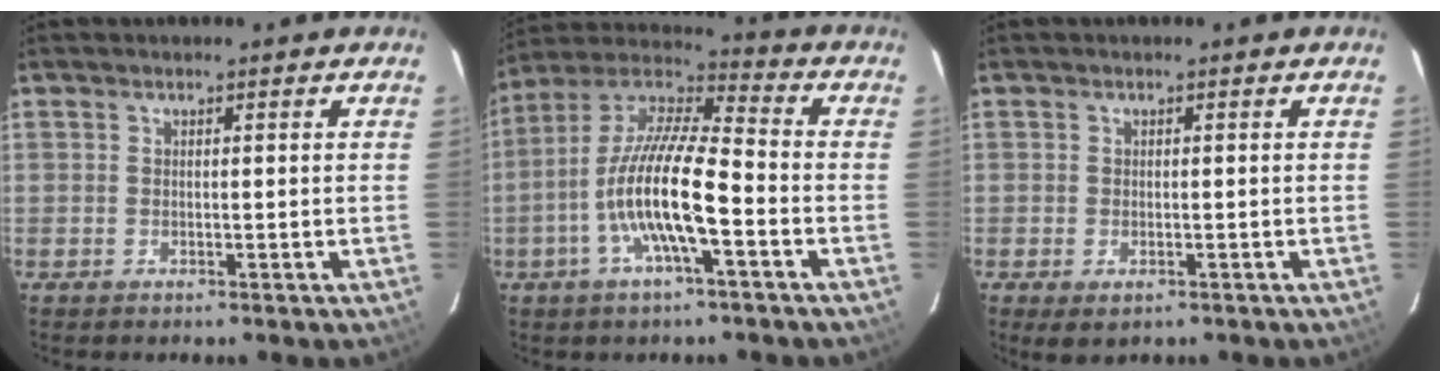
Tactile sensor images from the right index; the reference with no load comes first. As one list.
[{"total": 14.8, "force": [-4.9, 2.9, 13.7], "torque": [-0.266, -0.002, -0.098]}, {"total": 2.8, "force": [-1.3, 1.6, 1.9], "torque": [-0.033, -0.010, -0.018]}]